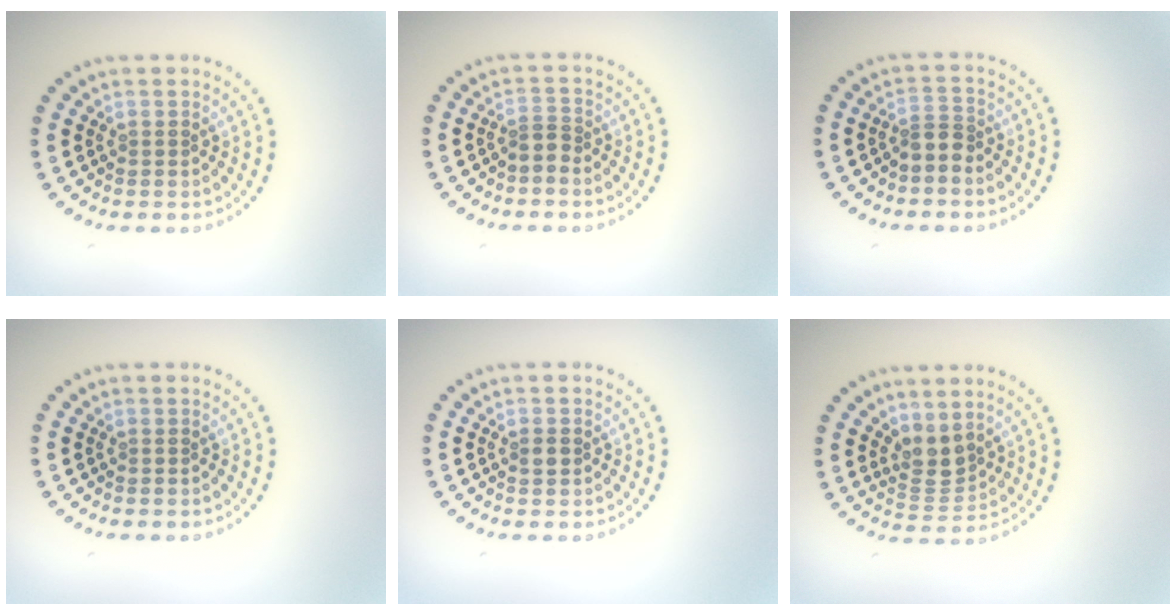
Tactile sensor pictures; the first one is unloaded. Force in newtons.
{"total": 1.3, "press": 0.8, "slide": 1.1}
{"total": 1.9, "press": 1.5, "slide": 1.2}
{"total": 0.0}
{"total": 1.2, "press": 1.2, "slide": 0.1}
{"total": 2.7, "press": 2.1, "slide": 1.7}